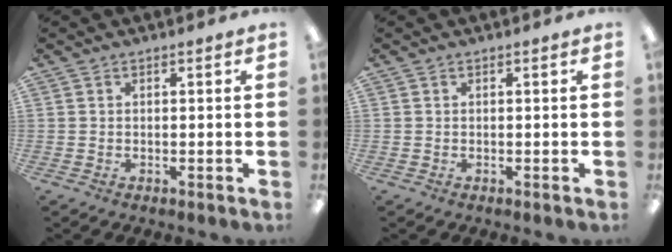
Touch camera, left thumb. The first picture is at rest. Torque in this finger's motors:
{"motor_torque": [0.03, 0.02, -0.04, 0.03, 0.00]}